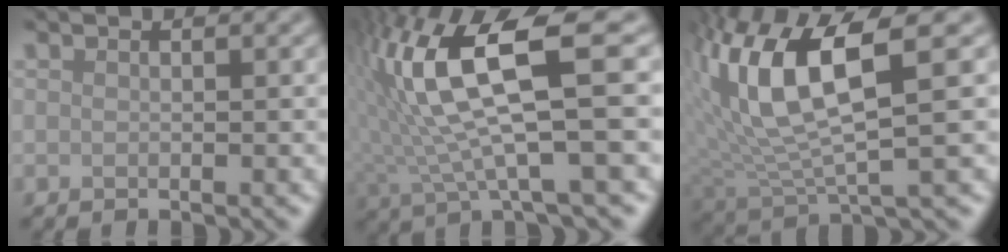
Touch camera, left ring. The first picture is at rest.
{"total": 11.4, "force": [3.1, 2.7, 10.7], "torque": [-0.214, 0.009, 0.062]}
{"total": 9.7, "force": [2.4, 3.2, 8.8], "torque": [-0.183, 0.003, 0.044]}